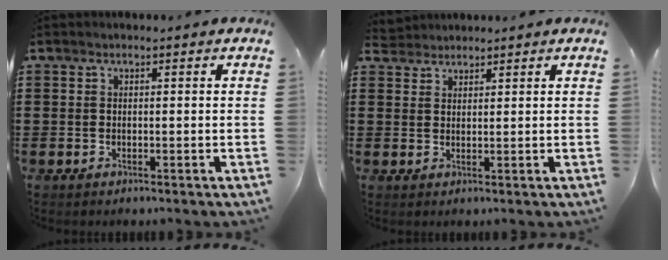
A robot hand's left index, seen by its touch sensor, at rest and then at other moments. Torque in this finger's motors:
{"motor_torque": [0.06, -0.06, -0.05, -0.02]}